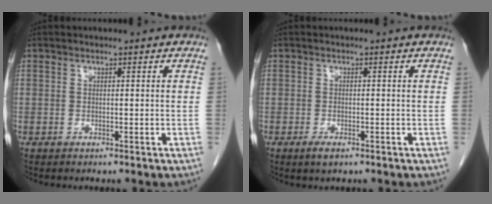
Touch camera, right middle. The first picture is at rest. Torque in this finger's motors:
{"motor_torque": [0.39, -0.41, 0.02, 0.01]}